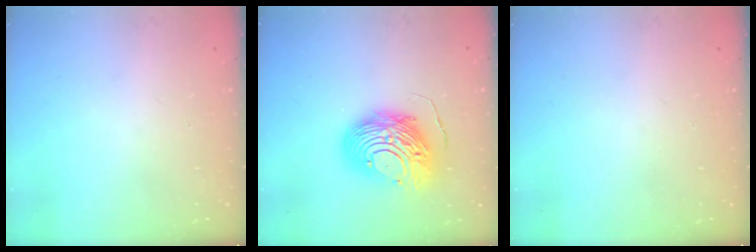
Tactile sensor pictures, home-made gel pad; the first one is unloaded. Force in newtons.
{"total": 13.7, "press": 13.7, "slide": 1.3}
{"total": 0.0}